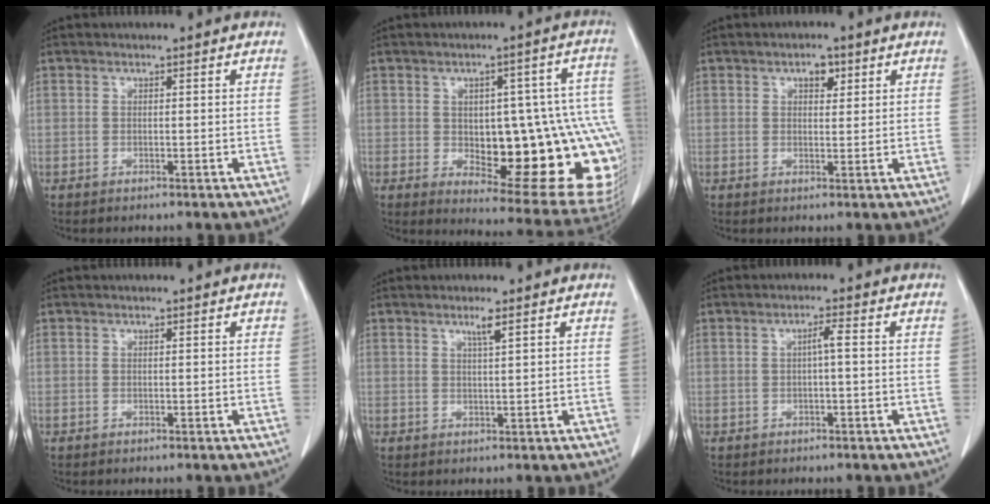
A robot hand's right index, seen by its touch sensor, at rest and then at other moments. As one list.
[{"total": 22.9, "force": [-3.3, 8.1, 21.1], "torque": [-0.182, 0.024, -0.012]}, {"total": 2.5, "force": [1.3, 1.3, 1.7], "torque": [-0.024, 0.003, 0.019]}, {"total": 0.0}, {"total": 1.9, "force": [1.2, -0.3, 1.4], "torque": [-0.028, -0.003, 0.023]}, {"total": 1.7, "force": [0.0, 0.1, 1.7], "torque": [-0.029, 0.004, 0.001]}]